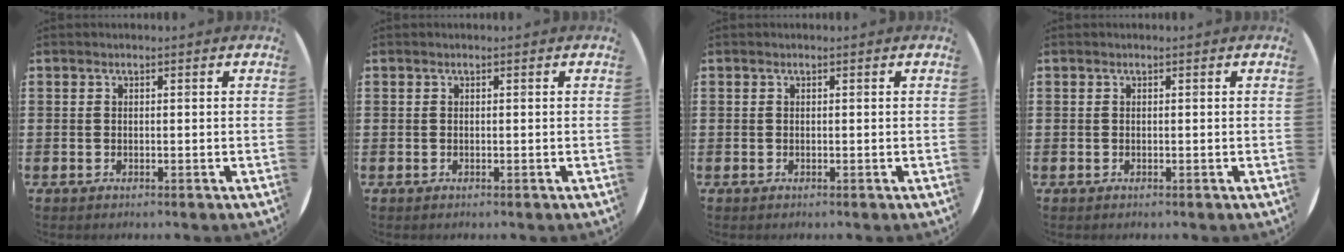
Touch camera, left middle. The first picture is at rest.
{"total": 0.0}
{"total": 0.0}
{"total": 0.0}